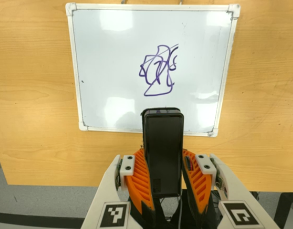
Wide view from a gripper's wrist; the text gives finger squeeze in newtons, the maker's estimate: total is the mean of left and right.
{"total": 9.2, "left": 8.0, "right": 10.4}